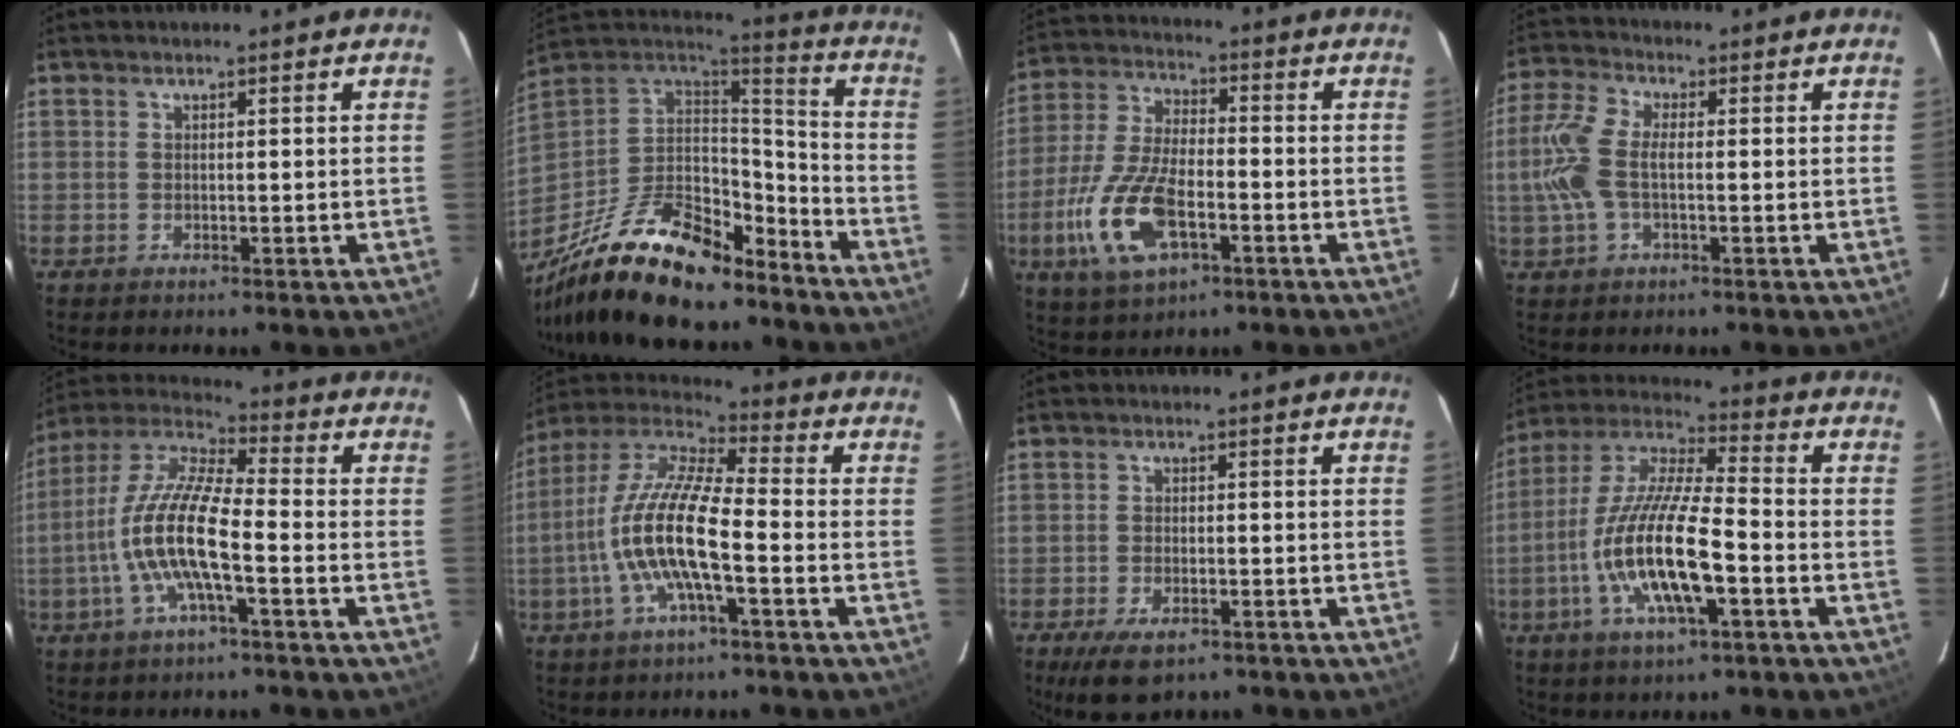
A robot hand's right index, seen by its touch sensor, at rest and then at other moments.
{"total": 26.9, "force": [-20.0, 10.4, 14.8], "torque": [-0.296, -0.015, -0.323]}
{"total": 14.8, "force": [-5.5, 6.6, 12.1], "torque": [-0.270, -0.009, -0.102]}
{"total": 8.6, "force": [-0.6, 4.0, 7.6], "torque": [-0.175, 0.012, -0.014]}
{"total": 13.8, "force": [-3.7, 2.8, 13.0], "torque": [-0.262, 0.002, -0.079]}
{"total": 14.7, "force": [-3.8, 3.1, 13.9], "torque": [-0.274, 0.000, -0.079]}
{"total": 7.7, "force": [-5.2, 3.5, 4.5], "torque": [-0.105, -0.020, -0.083]}
{"total": 16.9, "force": [-5.3, 4.1, 15.5], "torque": [-0.312, -0.009, -0.108]}